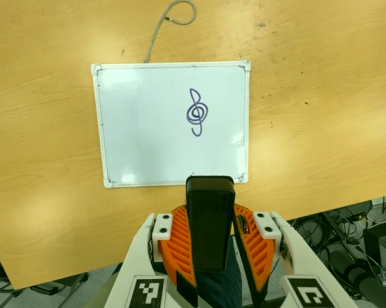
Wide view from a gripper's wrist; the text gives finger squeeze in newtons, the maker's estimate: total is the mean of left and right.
{"total": 8.1, "left": 6.5, "right": 9.6}